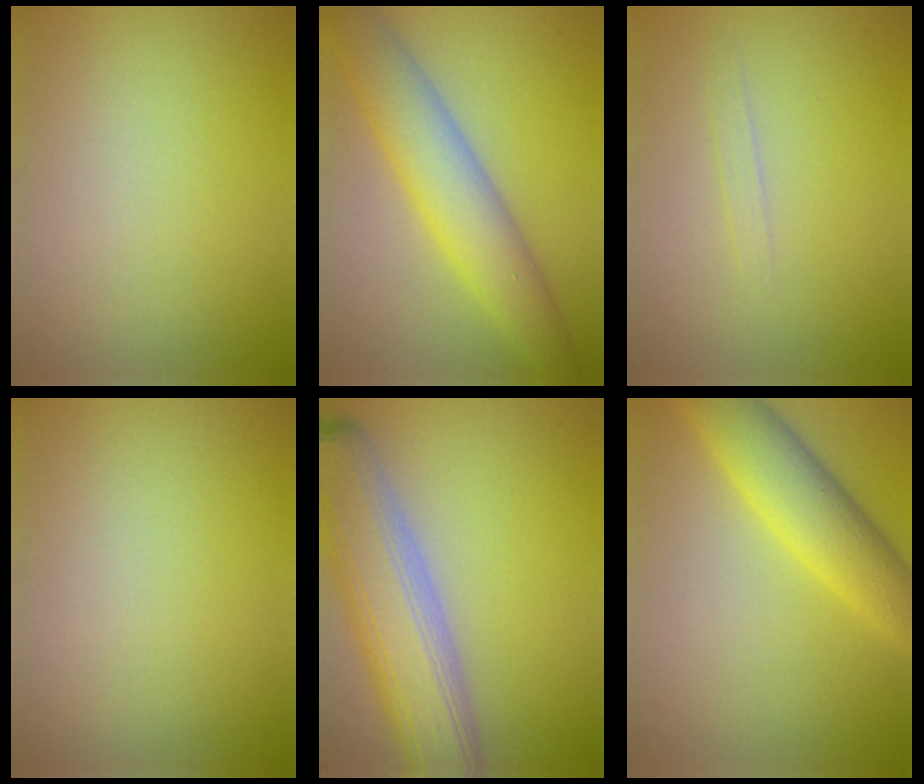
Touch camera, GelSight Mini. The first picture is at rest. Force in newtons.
{"total": 6.8, "press": 6.8, "slide": 0.3}
{"total": 0.9, "press": 0.9, "slide": 0.0}
{"total": 0.0}
{"total": 10.1, "press": 10.0, "slide": 0.7}
{"total": 5.7, "press": 5.7, "slide": 0.3}